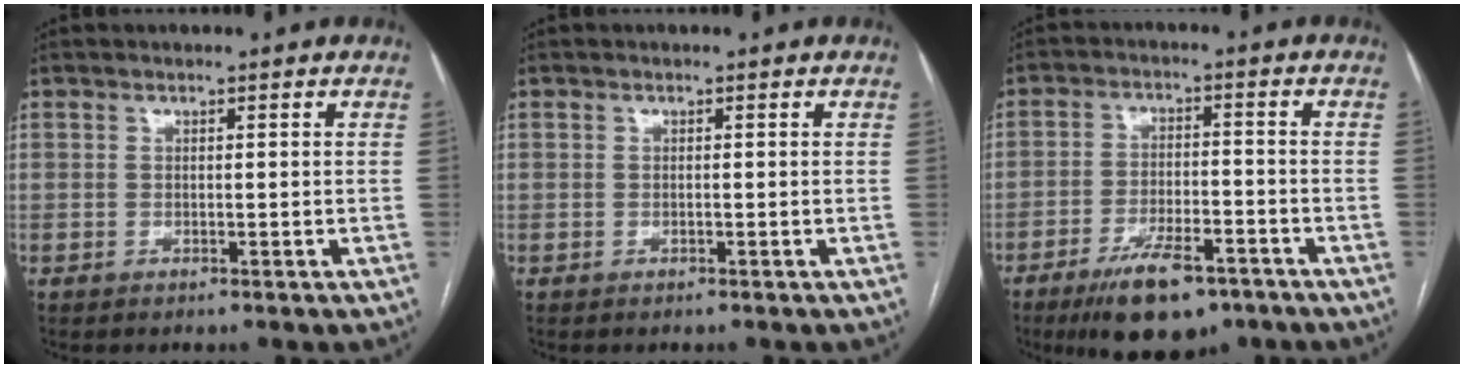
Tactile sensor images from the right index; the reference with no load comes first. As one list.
[{"total": 0.0}, {"total": 10.8, "force": [-7.3, 3.6, 7.1], "torque": [-0.123, -0.008, -0.117]}]